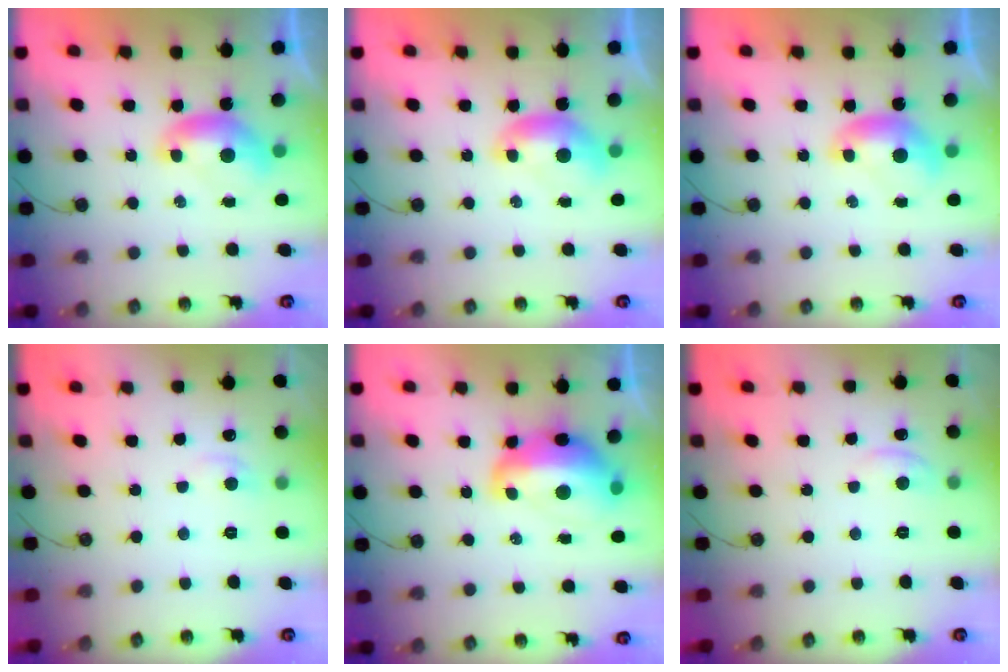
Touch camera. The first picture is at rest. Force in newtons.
{"total": 0.0}
{"total": 0.0}
{"total": 1.4, "press": 1.2, "slide": 0.7}
{"total": 8.3, "press": 8.2, "slide": 1.3}
{"total": 0.6, "press": 0.0, "slide": 0.6}